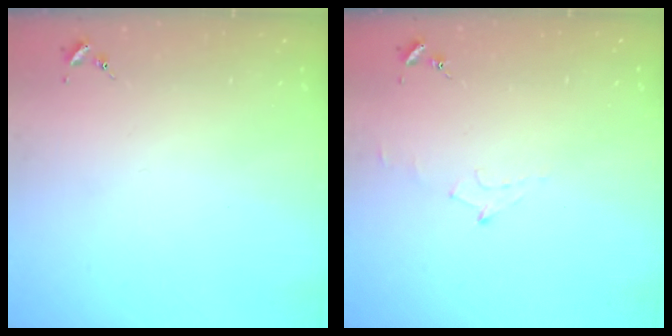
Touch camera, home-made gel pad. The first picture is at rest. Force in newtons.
{"total": 5.2, "press": 5.2, "slide": 0.6}